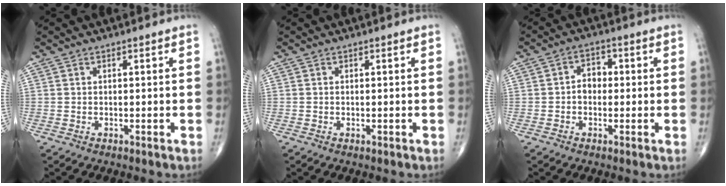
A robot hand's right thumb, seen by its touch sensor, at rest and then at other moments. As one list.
[{"total": 0.0}, {"total": 3.9, "force": [-0.3, 3.0, 2.5], "torque": [-0.022, 0.018, -0.014]}]